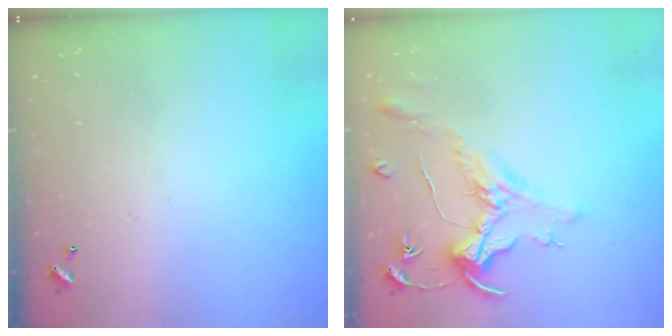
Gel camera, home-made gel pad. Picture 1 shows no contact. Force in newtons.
{"total": 1.6, "press": 1.4, "slide": 0.7}